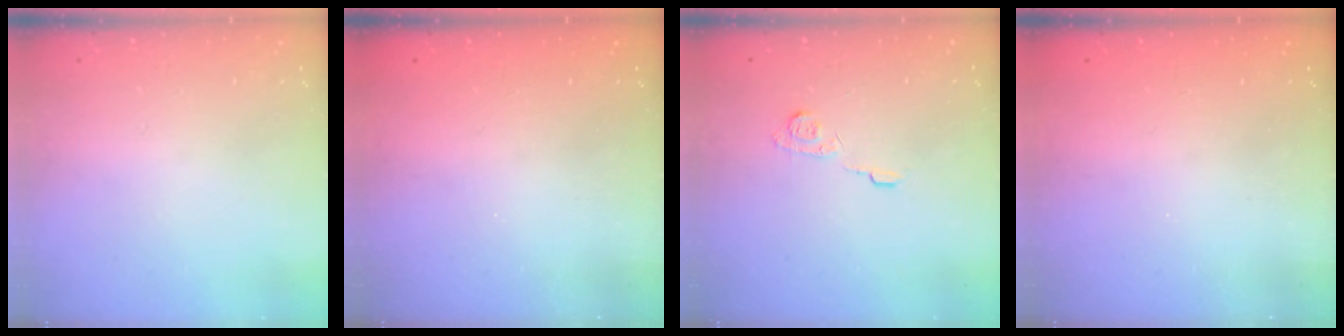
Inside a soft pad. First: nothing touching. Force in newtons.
{"total": 2.3, "press": 2.2, "slide": 0.8}
{"total": 6.2, "press": 6.2, "slide": 0.5}
{"total": 2.3, "press": 2.2, "slide": 0.8}